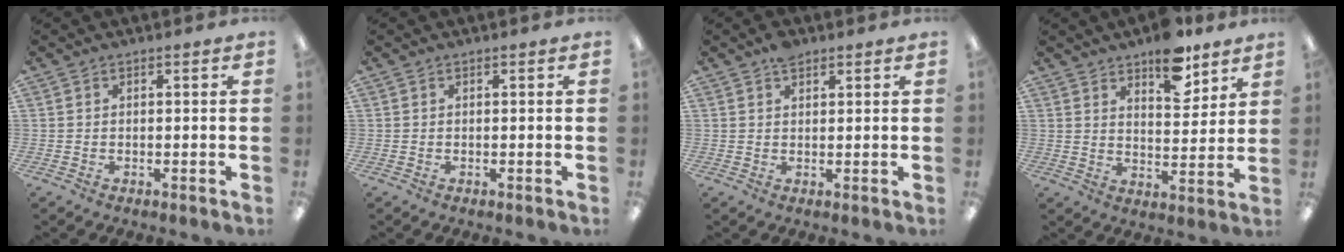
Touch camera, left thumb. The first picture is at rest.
{"total": 0.0}
{"total": 2.9, "force": [2.2, 1.3, 1.5], "torque": [-0.024, -0.003, 0.038]}
{"total": 10.8, "force": [8.2, 4.5, 5.4], "torque": [-0.058, -0.051, 0.139]}